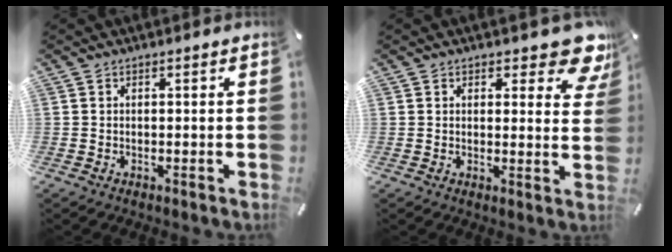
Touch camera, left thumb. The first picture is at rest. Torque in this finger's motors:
{"motor_torque": [0.32, -0.08, 0.17, 0.10, 0.04]}